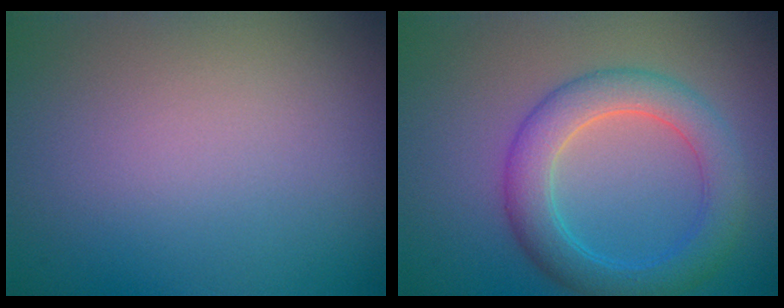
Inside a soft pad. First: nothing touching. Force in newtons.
{"total": 5.1, "press": 5.1, "slide": 0.1}